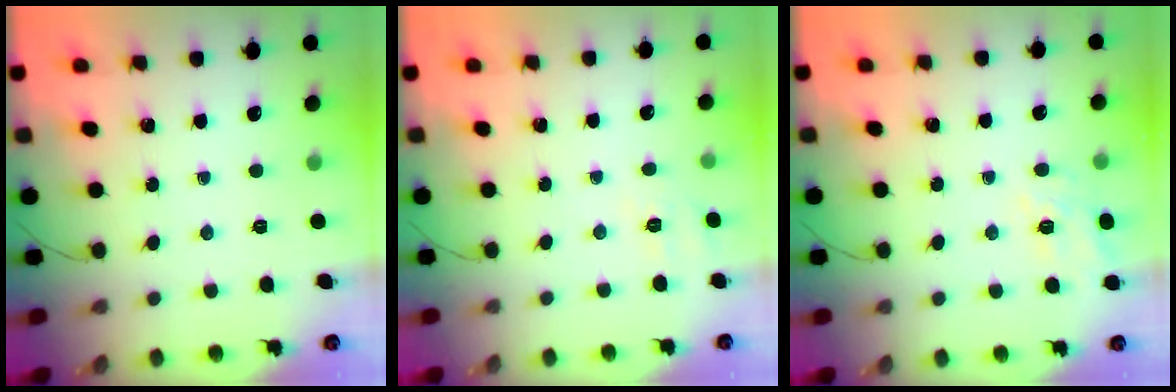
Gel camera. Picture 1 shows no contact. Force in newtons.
{"total": 7.5, "press": 7.2, "slide": 2.2}
{"total": 6.5, "press": 6.3, "slide": 1.4}